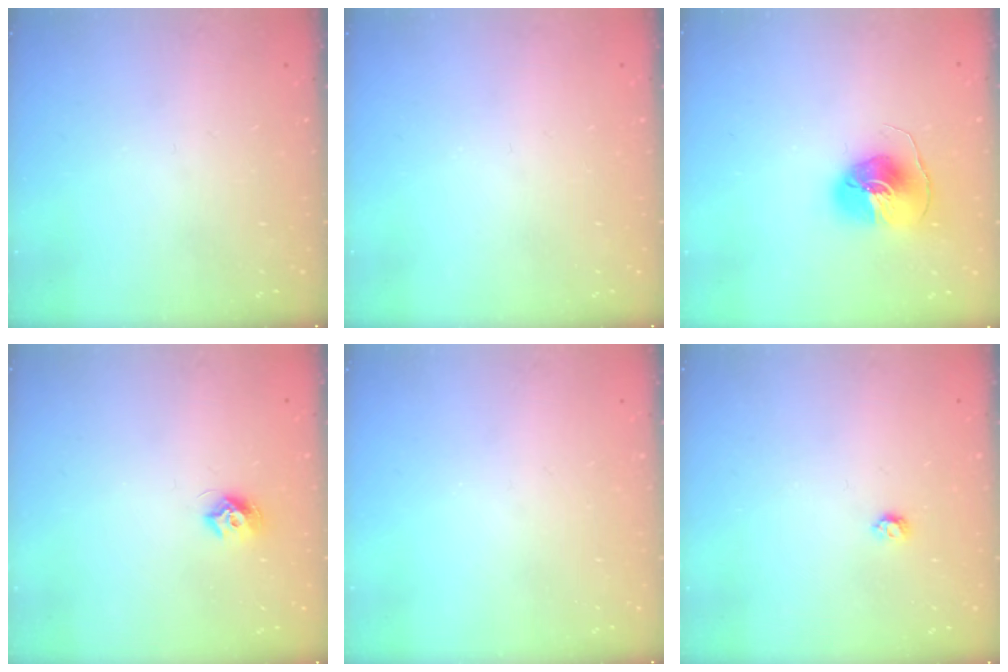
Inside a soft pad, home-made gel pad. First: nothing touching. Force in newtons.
{"total": 0.0}
{"total": 8.6, "press": 8.6, "slide": 0.5}
{"total": 7.2, "press": 7.2, "slide": 0.4}
{"total": 0.0}
{"total": 3.4, "press": 3.4, "slide": 0.7}